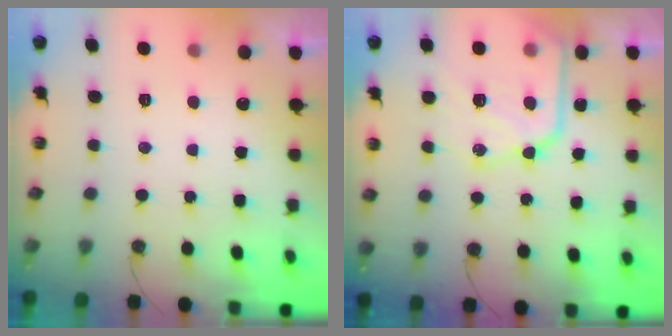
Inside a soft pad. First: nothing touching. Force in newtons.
{"total": 17.0, "press": 16.9, "slide": 1.6}